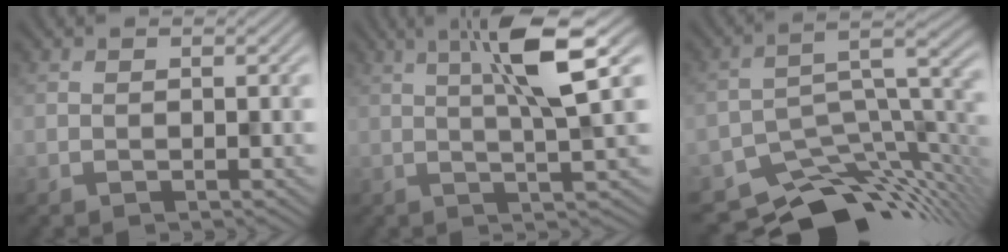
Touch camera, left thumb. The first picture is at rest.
{"total": 8.5, "force": [2.7, 0.8, 8.0], "torque": [-0.132, 0.017, 0.039]}
{"total": 12.9, "force": [-10.1, 4.3, 6.6], "torque": [-0.117, -0.018, -0.164]}